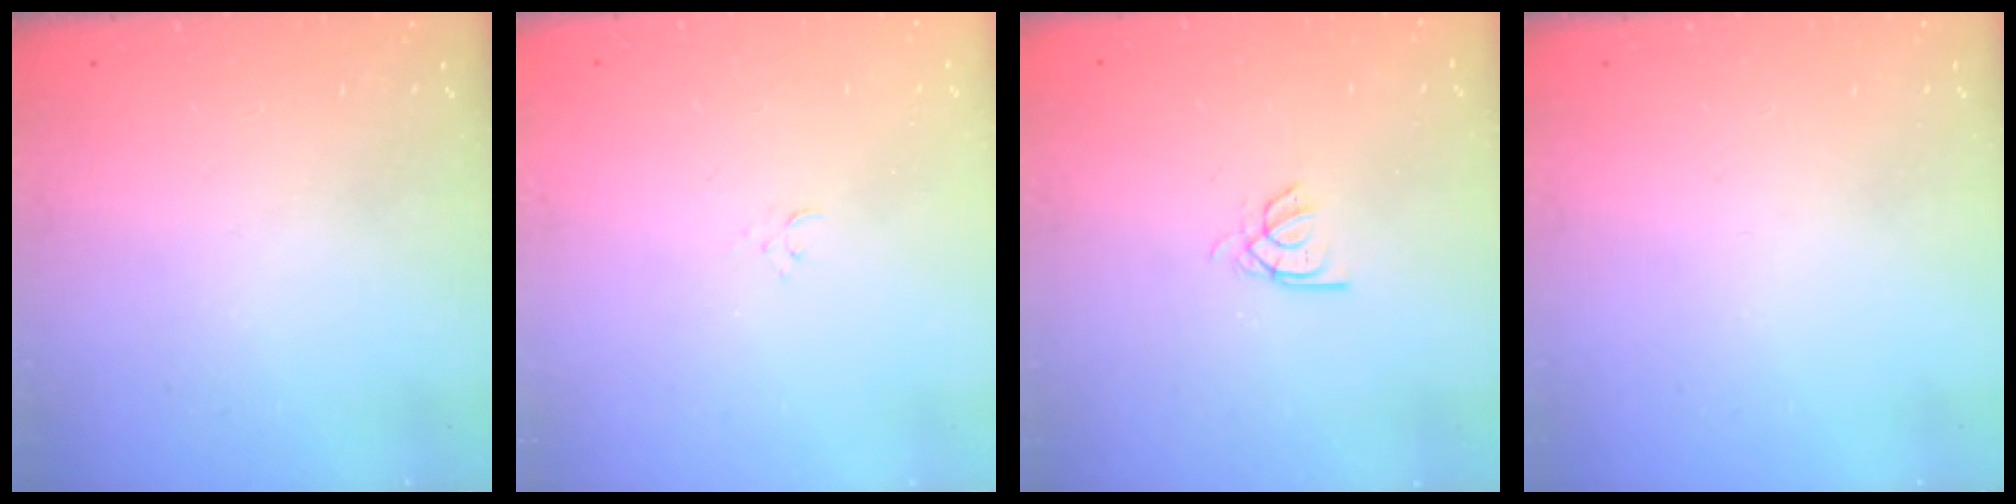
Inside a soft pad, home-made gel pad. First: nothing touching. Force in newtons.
{"total": 2.4, "press": 2.4, "slide": 0.3}
{"total": 2.2, "press": 2.2, "slide": 0.2}
{"total": 0.0}